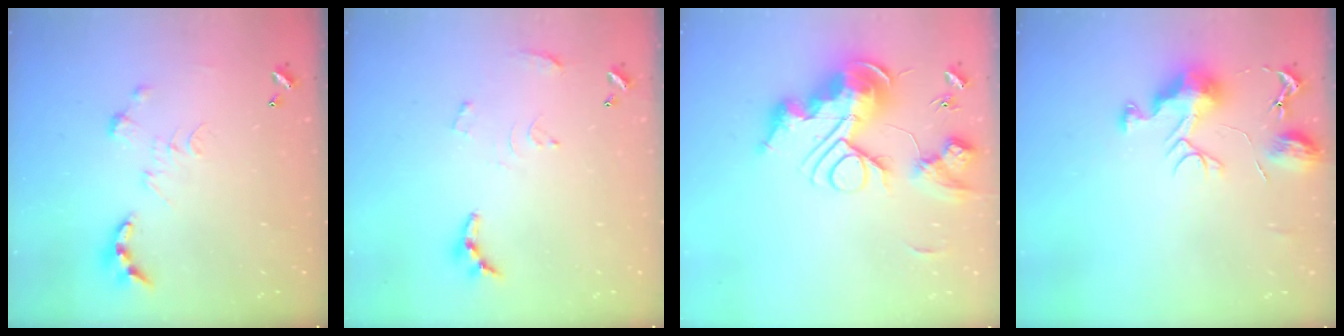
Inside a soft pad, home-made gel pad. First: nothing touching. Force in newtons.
{"total": 7.6, "press": 7.6, "slide": 0.4}
{"total": 0.7, "press": 0.7, "slide": 0.0}
{"total": 9.5, "press": 9.5, "slide": 0.7}